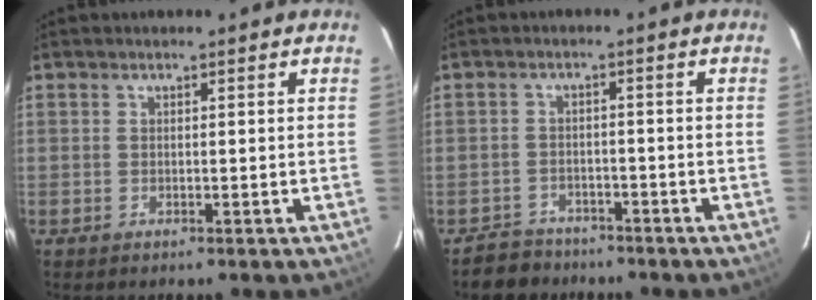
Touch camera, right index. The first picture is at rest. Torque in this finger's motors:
{"motor_torque": [-0.89, -0.02, -0.67, -0.21]}